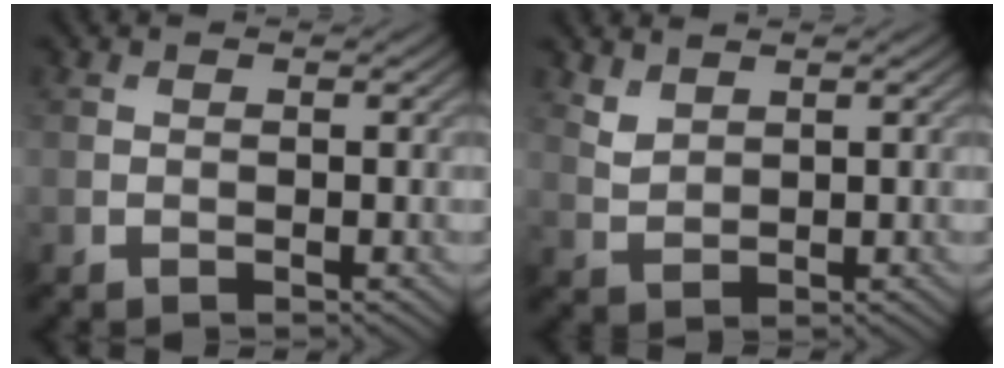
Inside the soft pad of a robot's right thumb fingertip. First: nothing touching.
{"total": 2.3, "force": [1.9, 1.0, 1.0], "torque": [-0.029, -0.002, 0.047]}